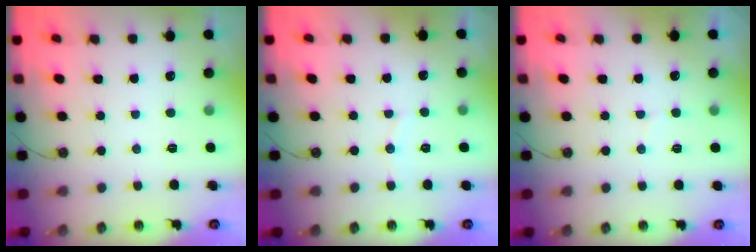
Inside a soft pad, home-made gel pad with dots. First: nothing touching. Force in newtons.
{"total": 3.5, "press": 3.4, "slide": 0.7}
{"total": 2.7, "press": 2.4, "slide": 1.2}